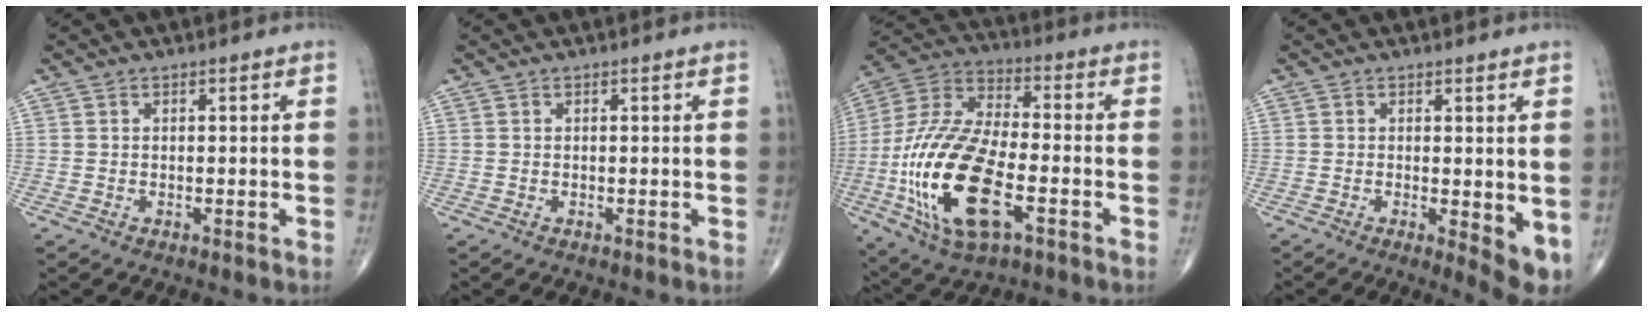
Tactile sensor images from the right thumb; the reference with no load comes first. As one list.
[{"total": 0.0}, {"total": 23.7, "force": [-6.6, 10.6, 20.1], "torque": [-0.430, 0.012, -0.115]}, {"total": 5.7, "force": [-0.4, 1.8, 5.4], "torque": [-0.071, -0.015, -0.004]}]